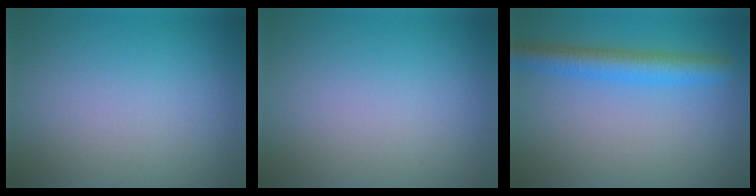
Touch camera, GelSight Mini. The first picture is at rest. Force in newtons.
{"total": 0.0}
{"total": 3.9, "press": 3.9, "slide": 0.1}